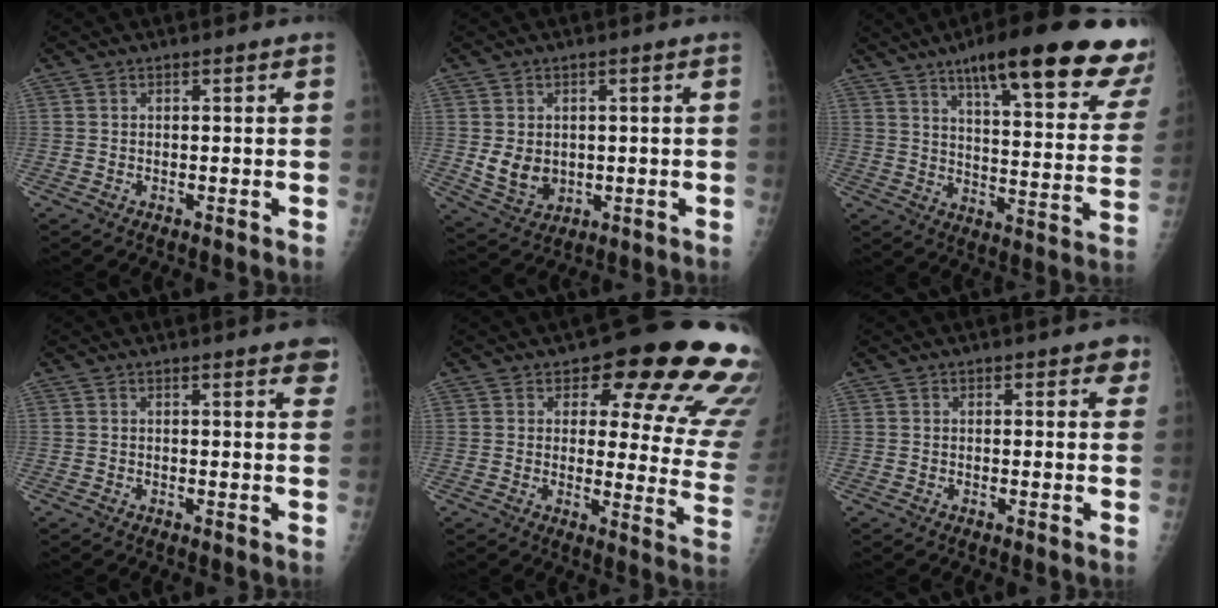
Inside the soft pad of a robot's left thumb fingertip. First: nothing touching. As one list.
[{"total": 6.7, "force": [0.0, 5.4, 3.9], "torque": [-0.046, -0.009, 0.019]}, {"total": 26.3, "force": [17.7, 5.2, 18.7], "torque": [-0.229, -0.058, 0.237]}, {"total": 4.4, "force": [3.0, 1.0, 3.1], "torque": [-0.022, -0.004, 0.027]}, {"total": 20.2, "force": [12.5, 7.8, 13.8], "torque": [-0.119, -0.071, 0.141]}, {"total": 2.9, "force": [1.6, 1.9, 1.6], "torque": [0.012, -0.005, 0.014]}]